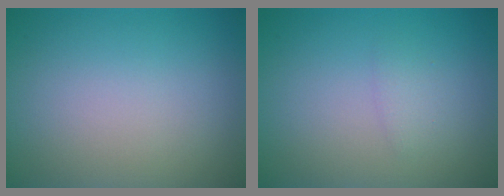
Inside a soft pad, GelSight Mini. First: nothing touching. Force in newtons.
{"total": 1.0, "press": 1.0, "slide": 0.1}